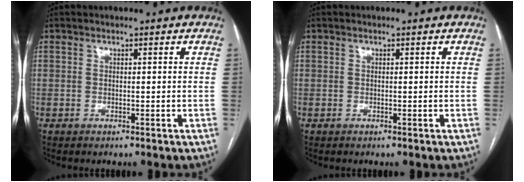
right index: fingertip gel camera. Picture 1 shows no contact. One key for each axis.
{"total": 0.0}